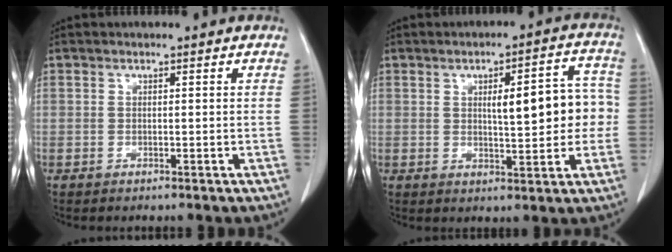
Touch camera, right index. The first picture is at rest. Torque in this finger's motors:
{"motor_torque": [0.45, 0.22, 0.28, 0.07]}